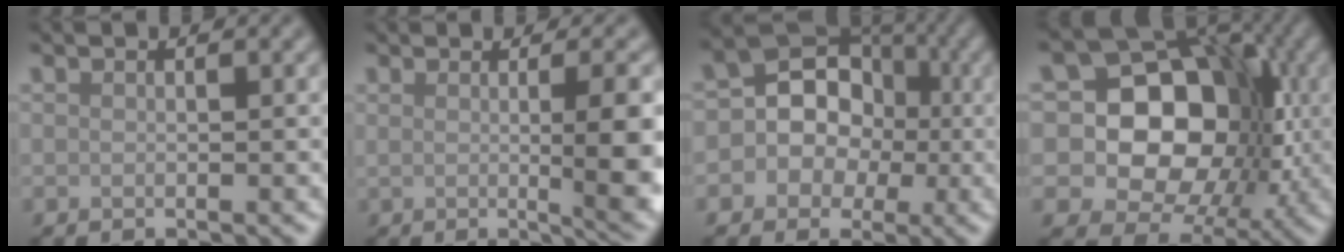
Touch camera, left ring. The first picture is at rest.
{"total": 6.9, "force": [-0.1, 1.7, 6.7], "torque": [-0.076, -0.006, 0.005]}
{"total": 10.0, "force": [-0.2, 9.0, 4.4], "torque": [-0.060, 0.049, -0.043]}
{"total": 13.9, "force": [0.5, 11.2, 8.2], "torque": [-0.102, 0.032, -0.023]}